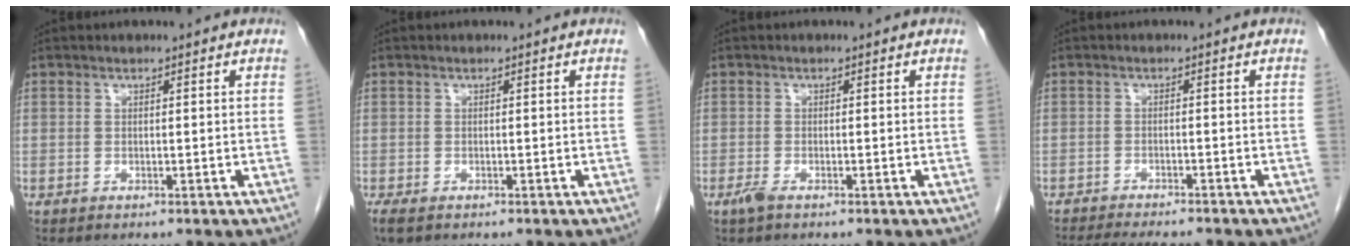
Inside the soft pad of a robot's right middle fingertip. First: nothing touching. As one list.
[{"total": 2.5, "force": [-1.6, 1.2, 1.5], "torque": [-0.033, -0.008, -0.024]}, {"total": 1.4, "force": [-0.9, 0.3, 0.9], "torque": [-0.027, -0.004, -0.018]}, {"total": 9.2, "force": [-8.3, 1.4, 3.8], "torque": [-0.059, -0.014, -0.119]}]